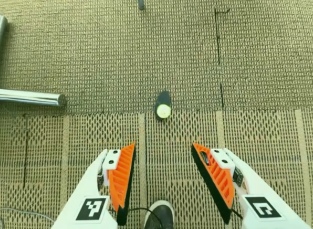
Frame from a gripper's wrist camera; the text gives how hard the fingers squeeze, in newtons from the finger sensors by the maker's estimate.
{"total": 0.0}